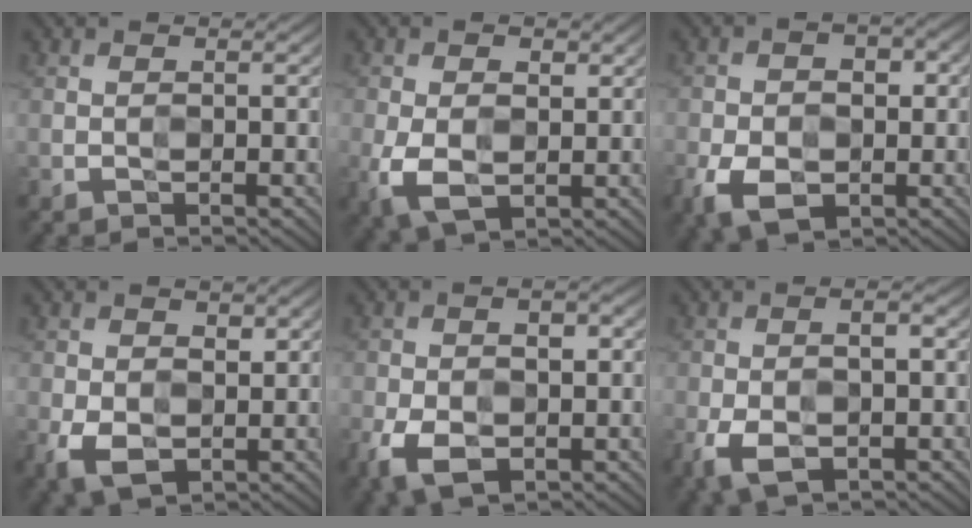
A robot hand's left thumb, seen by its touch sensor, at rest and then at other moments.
{"total": 6.5, "force": [-0.8, 4.3, 4.8], "torque": [-0.110, -0.012, -0.015]}
{"total": 7.8, "force": [-2.6, 5.2, 5.2], "torque": [-0.103, -0.018, -0.047]}
{"total": 5.9, "force": [-1.1, 4.1, 4.1], "torque": [-0.086, -0.011, -0.022]}
{"total": 7.9, "force": [-2.5, 4.5, 5.9], "torque": [-0.118, -0.016, -0.045]}
{"total": 6.5, "force": [-2.2, 3.4, 5.2], "torque": [-0.107, -0.009, -0.039]}